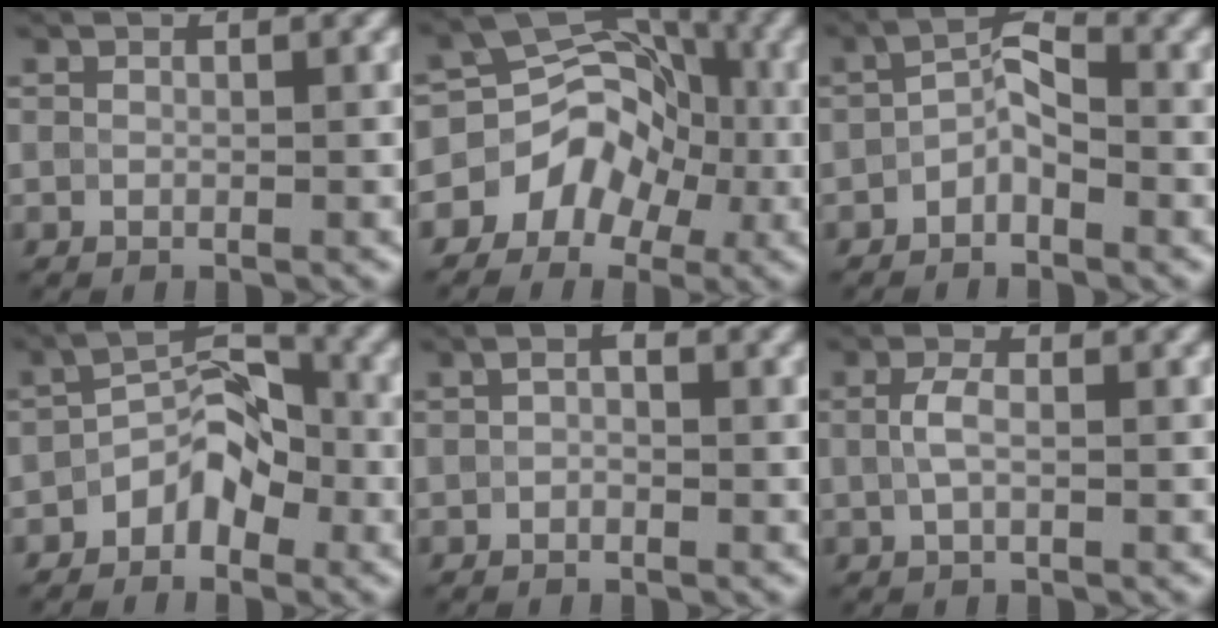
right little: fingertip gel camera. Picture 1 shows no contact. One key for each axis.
{"total": 6.1, "fx": -2.0, "fy": 5.0, "fz": 2.9, "tx": -0.031, "ty": 0.009, "tz": -0.045}
{"total": 2.9, "fx": -1.3, "fy": 1.4, "fz": 2.2, "tx": -0.035, "ty": 0.015, "tz": -0.029}
{"total": 4.6, "fx": -2.0, "fy": 2.9, "fz": 3.0, "tx": -0.036, "ty": 0.014, "tz": -0.040}
{"total": 1.2, "fx": -0.2, "fy": 0.7, "fz": 0.9, "tx": -0.016, "ty": 0.002, "tz": -0.006}
{"total": 2.1, "fx": 0.1, "fy": 1.0, "fz": 1.8, "tx": -0.043, "ty": 0.002, "tz": -0.001}